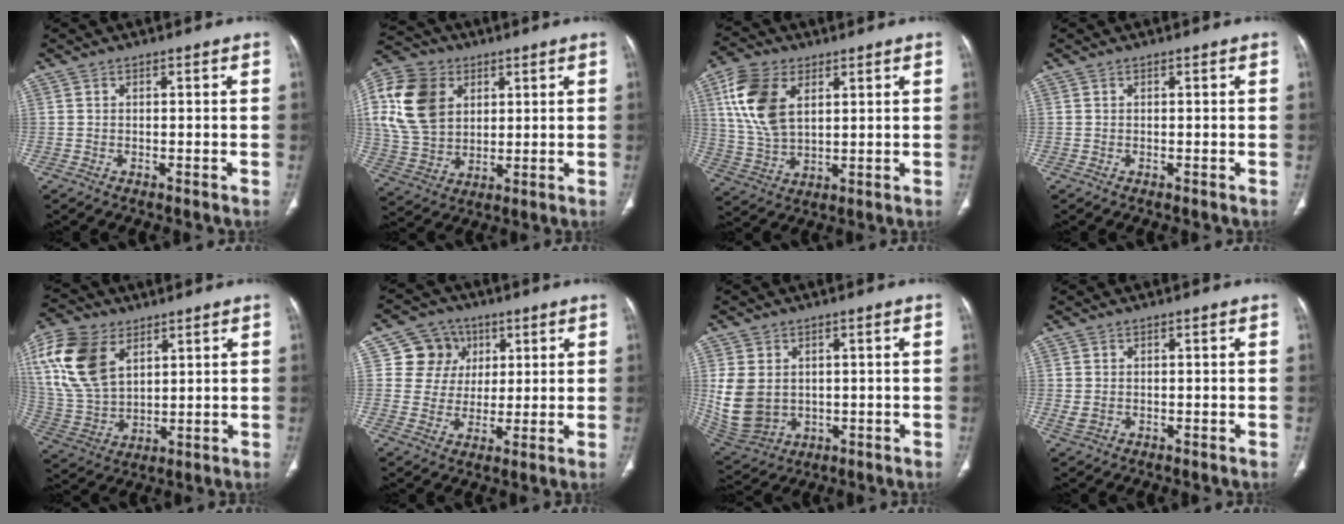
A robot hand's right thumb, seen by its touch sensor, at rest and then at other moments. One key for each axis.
{"total": 17.6, "fx": 5.1, "fy": 13.1, "fz": 10.6, "tx": -0.202, "ty": -0.002, "tz": 0.099}
{"total": 13.0, "fx": 4.6, "fy": 7.7, "fz": 9.4, "tx": -0.188, "ty": -0.009, "tz": 0.094}
{"total": 0.0}
{"total": 17.9, "fx": 7.5, "fy": 11.2, "fz": 11.8, "tx": -0.240, "ty": -0.018, "tz": 0.153}
{"total": 9.0, "fx": 3.1, "fy": 8.3, "fz": 1.6, "tx": 0.016, "ty": -0.003, "tz": 0.051}
{"total": 10.9, "fx": 1.0, "fy": 8.7, "fz": 6.5, "tx": -0.121, "ty": -0.010, "tz": 0.044}
{"total": 2.0, "fx": 0.0, "fy": 1.6, "fz": 1.1, "tx": -0.028, "ty": 0.001, "tz": 0.007}